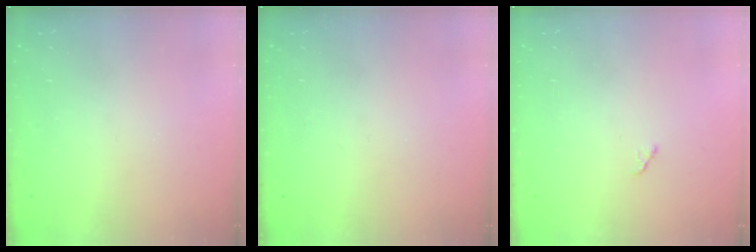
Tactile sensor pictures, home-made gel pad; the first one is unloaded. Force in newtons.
{"total": 0.0}
{"total": 2.8, "press": 2.8, "slide": 0.4}